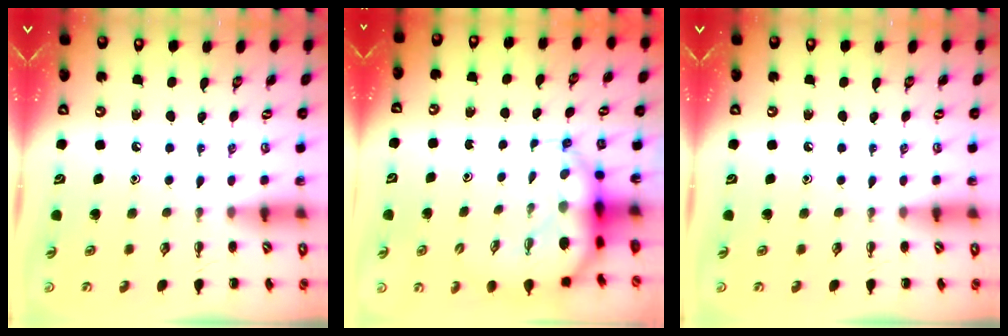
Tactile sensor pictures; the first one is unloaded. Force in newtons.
{"total": 8.0, "press": 7.6, "slide": 2.3}
{"total": 0.0}